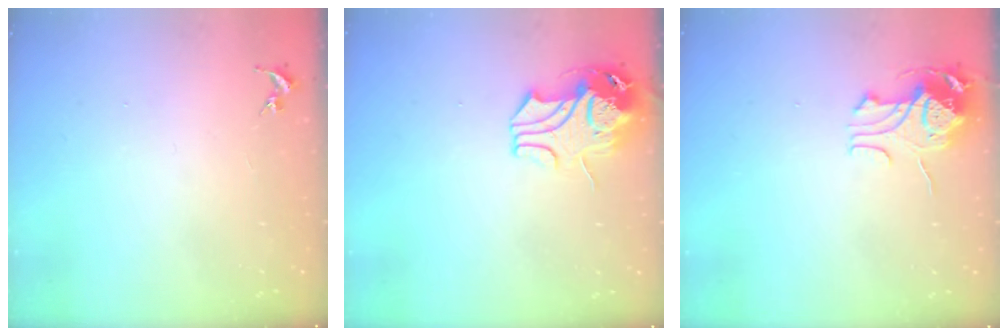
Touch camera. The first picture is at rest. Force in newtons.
{"total": 11.7, "press": 11.5, "slide": 1.8}
{"total": 10.6, "press": 10.6, "slide": 0.9}